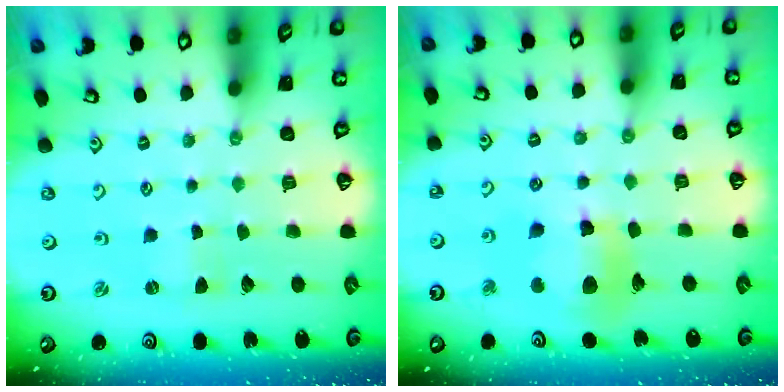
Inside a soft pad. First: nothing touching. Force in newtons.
{"total": 13.1, "press": 13.0, "slide": 1.5}